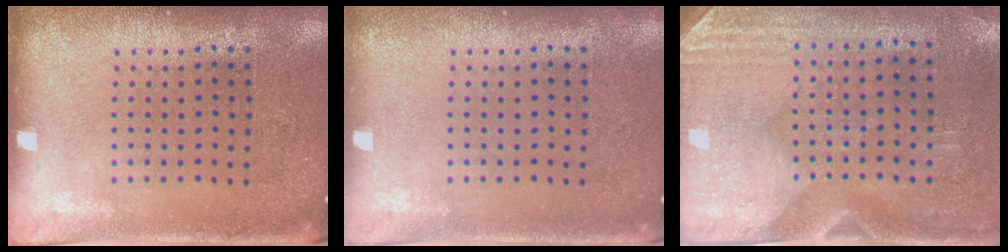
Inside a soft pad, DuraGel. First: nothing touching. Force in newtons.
{"total": 0.0}
{"total": 2.9, "press": 2.5, "slide": 1.5}